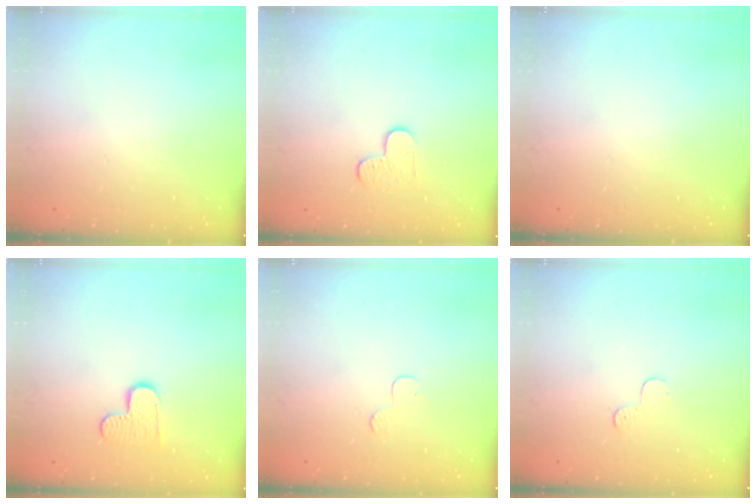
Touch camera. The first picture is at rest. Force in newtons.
{"total": 4.2, "press": 4.2, "slide": 0.4}
{"total": 0.0}
{"total": 7.7, "press": 7.6, "slide": 0.3}
{"total": 3.1, "press": 3.1, "slide": 0.3}
{"total": 3.9, "press": 3.9, "slide": 0.4}